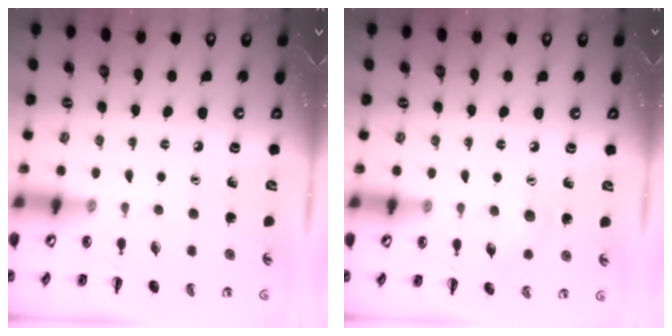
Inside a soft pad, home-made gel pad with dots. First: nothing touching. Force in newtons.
{"total": 6.4, "press": 6.2, "slide": 1.6}